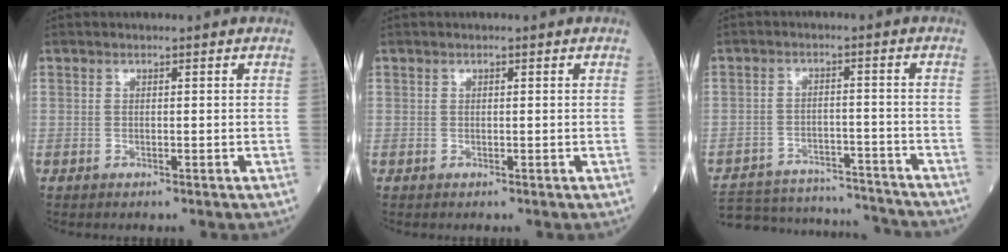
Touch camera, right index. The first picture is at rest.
{"total": 0.0}
{"total": 19.4, "force": [-18.4, 3.6, 5.0], "torque": [-0.115, -0.002, -0.258]}